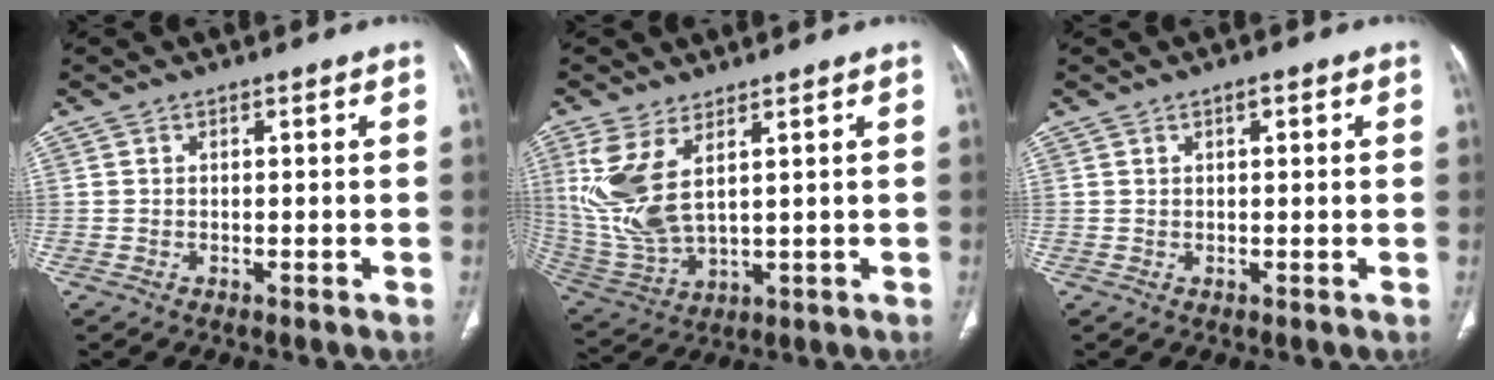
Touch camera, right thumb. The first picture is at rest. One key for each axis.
{"total": 12.0, "fx": 4.2, "fy": 5.4, "fz": 9.8, "tx": -0.225, "ty": -0.021, "tz": 0.104}
{"total": 1.4, "fx": 0.6, "fy": 0.5, "fz": 1.1, "tx": -0.017, "ty": 0.001, "tz": 0.008}